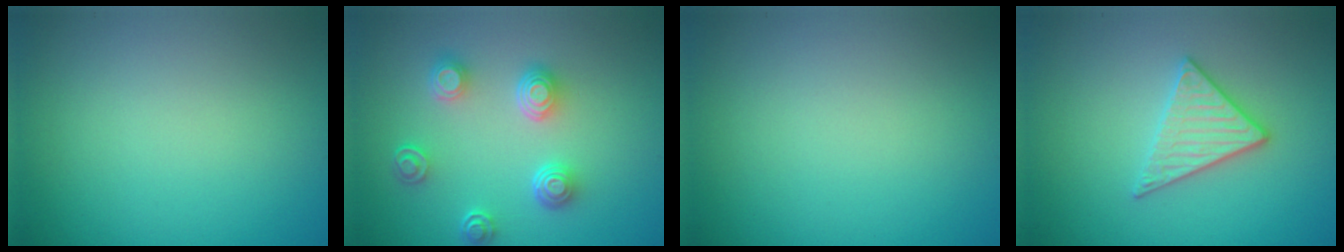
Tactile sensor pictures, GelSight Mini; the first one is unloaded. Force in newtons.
{"total": 4.1, "press": 3.2, "slide": 2.6}
{"total": 0.0}
{"total": 3.2, "press": 3.0, "slide": 1.0}